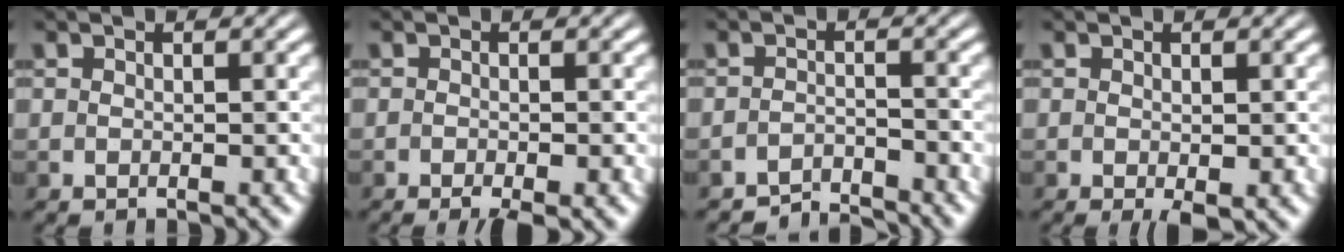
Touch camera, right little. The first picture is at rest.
{"total": 2.1, "force": [-1.3, 0.2, 1.7], "torque": [-0.028, -0.006, -0.021]}
{"total": 3.4, "force": [-3.3, -0.3, -0.7], "torque": [0.010, 0.005, -0.062]}
{"total": 1.7, "force": [-0.5, 0.5, 1.5], "torque": [-0.026, -0.005, -0.006]}